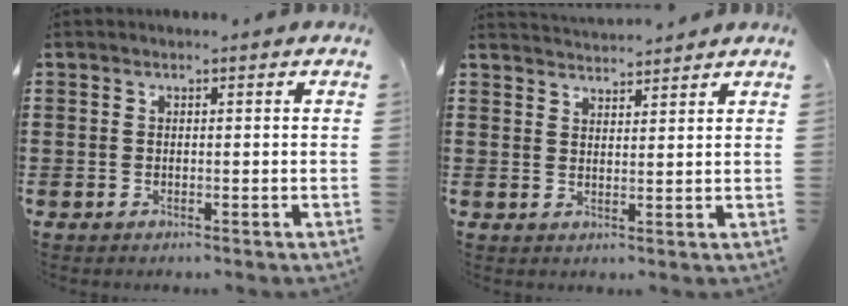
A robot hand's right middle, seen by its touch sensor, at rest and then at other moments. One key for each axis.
{"total": 2.7, "fx": 2.7, "fy": 0.0, "fz": -0.2, "tx": -0.003, "ty": -0.006, "tz": 0.052}